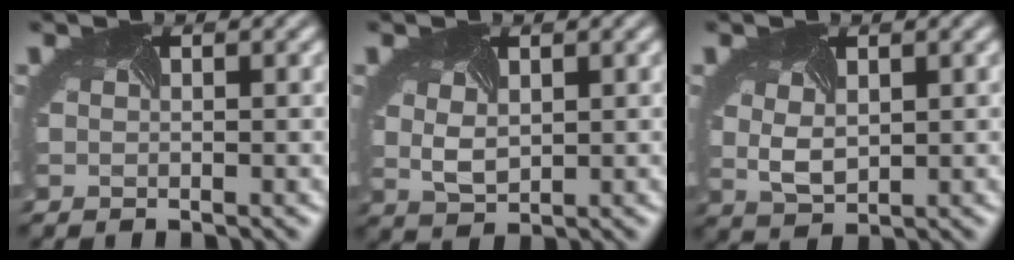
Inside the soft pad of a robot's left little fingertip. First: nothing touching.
{"total": 2.2, "force": [0.7, 1.4, 1.5], "torque": [-0.041, -0.007, 0.021]}
{"total": 2.5, "force": [0.7, 1.6, 1.8], "torque": [-0.048, -0.008, 0.020]}